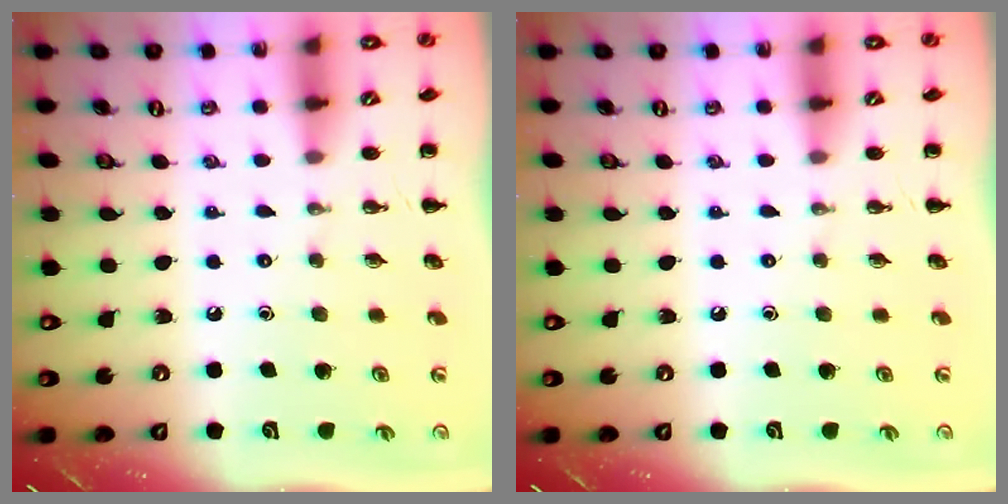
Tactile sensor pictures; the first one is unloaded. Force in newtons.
{"total": 0.0}